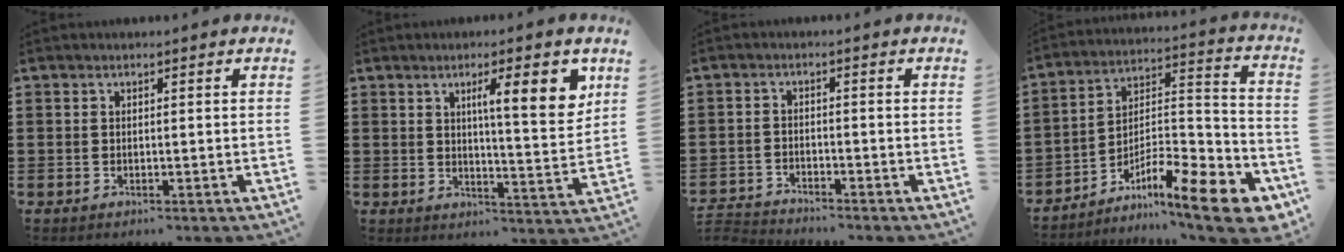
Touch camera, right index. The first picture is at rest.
{"total": 8.8, "force": [3.8, 1.7, 7.7], "torque": [-0.115, -0.011, 0.051]}
{"total": 2.4, "force": [-2.4, 0.1, -0.2], "torque": [-0.005, -0.002, -0.051]}
{"total": 11.3, "force": [-8.3, 2.3, 7.2], "torque": [-0.108, 0.016, -0.156]}